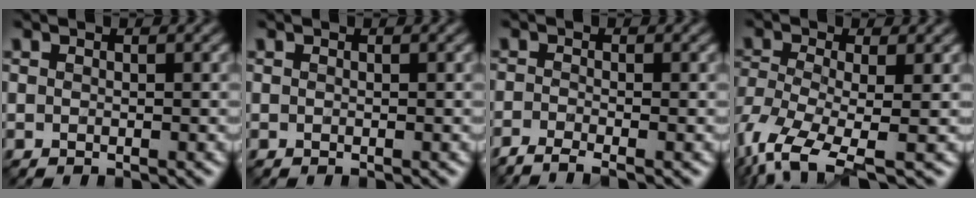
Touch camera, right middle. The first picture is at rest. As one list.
[{"total": 0.0}, {"total": 2.4, "force": [-2.0, 0.0, 1.3], "torque": [-0.033, -0.010, -0.050]}, {"total": 7.6, "force": [-4.4, 2.7, 5.6], "torque": [-0.128, -0.022, -0.093]}]